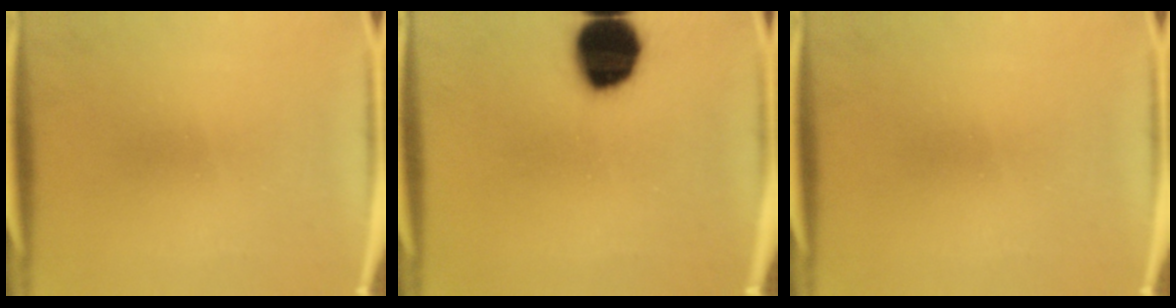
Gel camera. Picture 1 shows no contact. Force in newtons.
{"total": 15.9}
{"total": 0.0}